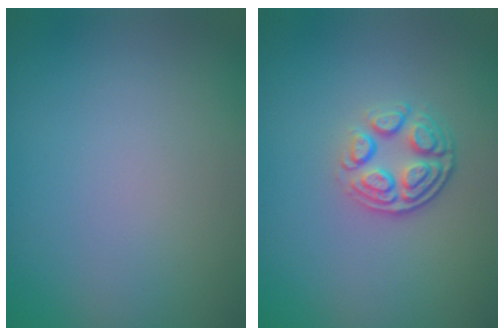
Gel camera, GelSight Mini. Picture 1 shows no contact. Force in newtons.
{"total": 3.5, "press": 2.6, "slide": 2.4}